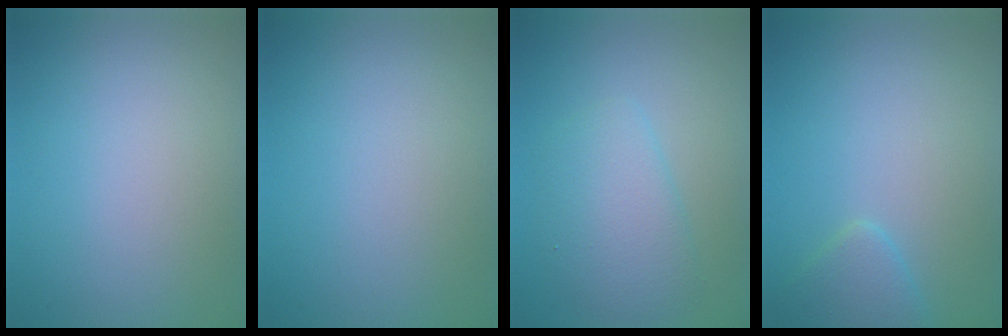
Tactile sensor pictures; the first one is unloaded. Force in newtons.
{"total": 0.0}
{"total": 3.7, "press": 3.7, "slide": 0.1}
{"total": 2.1, "press": 2.1, "slide": 0.1}